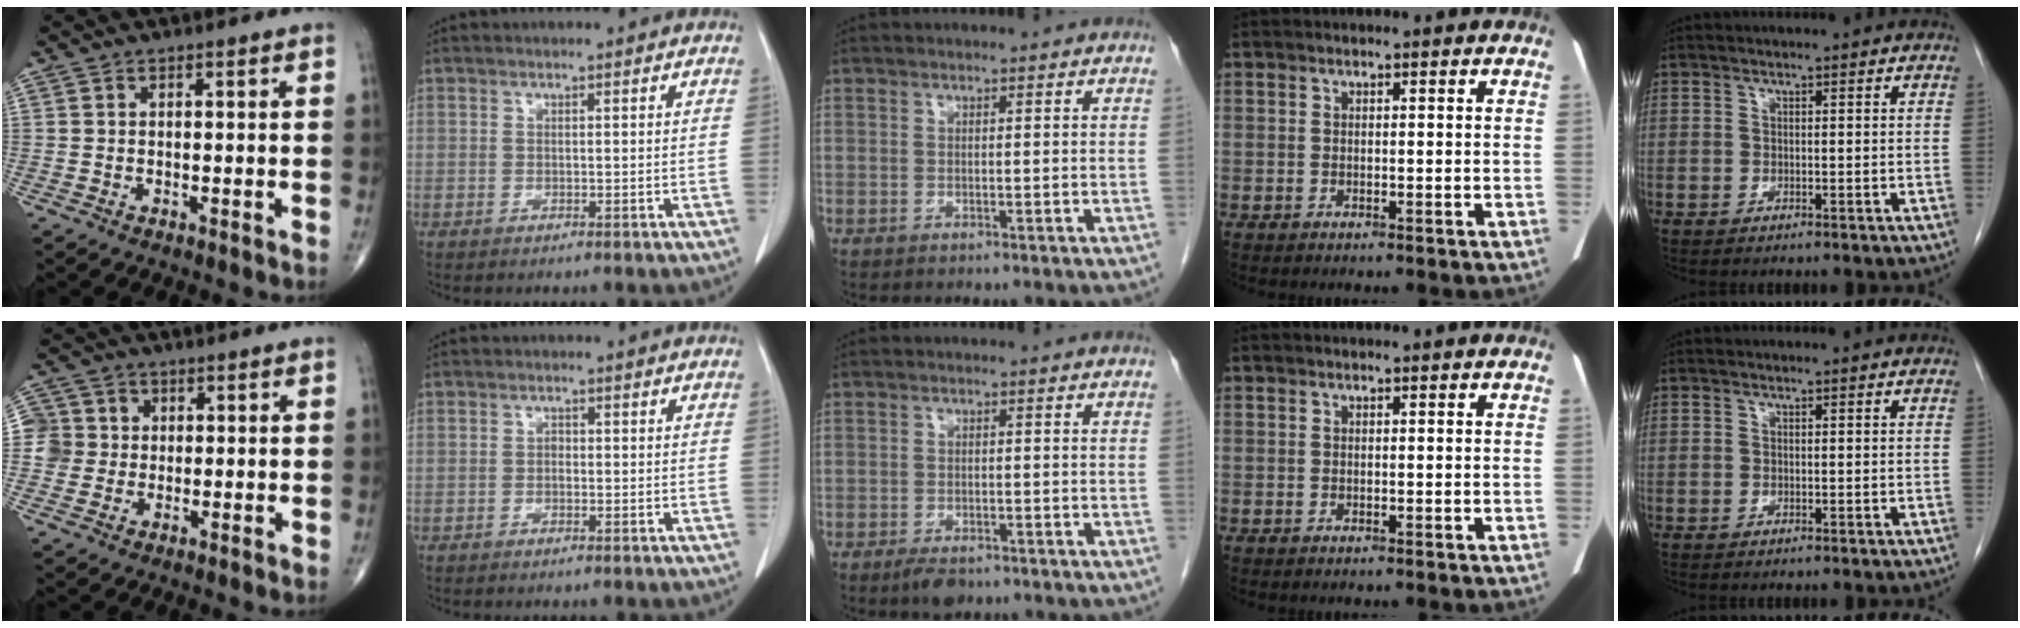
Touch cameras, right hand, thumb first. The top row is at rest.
{"thumb": {"total": 5.7, "force": [0.4, 5.7, 0.6], "torque": [0.018, 0.010, 0.000]}, "index": {"total": 0.7, "force": [-0.1, 0.5, 0.5], "torque": [-0.004, 0.005, -0.002]}, "middle": {"total": 3.0, "force": [-2.1, 1.3, 1.8], "torque": [-0.035, -0.004, -0.029]}}